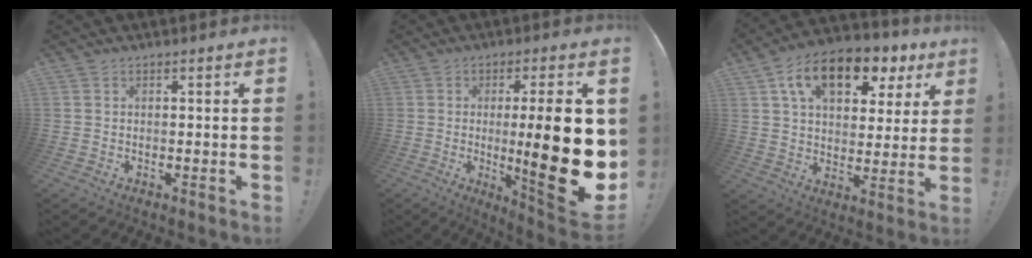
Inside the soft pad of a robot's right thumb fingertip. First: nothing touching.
{"total": 21.7, "force": [-0.6, 3.6, 21.4], "torque": [-0.314, -0.019, -0.005]}
{"total": 16.0, "force": [8.6, 9.1, 10.0], "torque": [-0.160, -0.039, 0.150]}